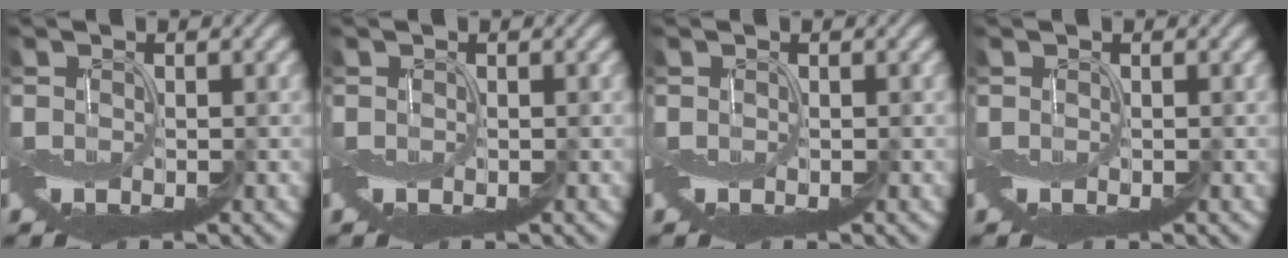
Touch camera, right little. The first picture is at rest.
{"total": 0.0}
{"total": 0.0}
{"total": 0.0}